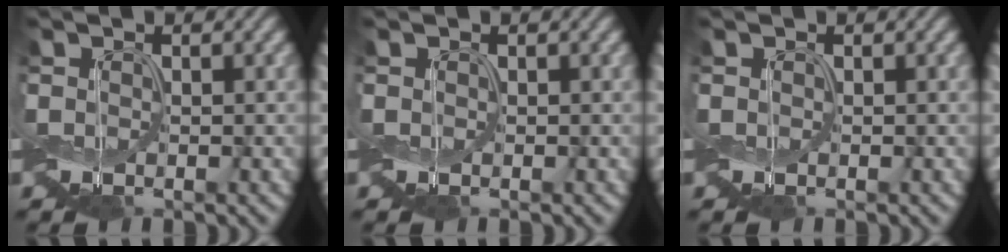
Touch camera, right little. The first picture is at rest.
{"total": 0.0}
{"total": 0.0}